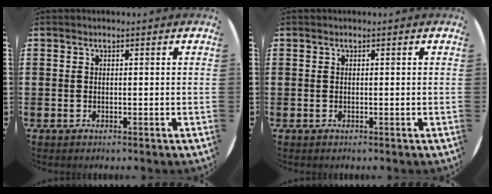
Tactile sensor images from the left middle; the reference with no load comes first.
{"total": 0.0}